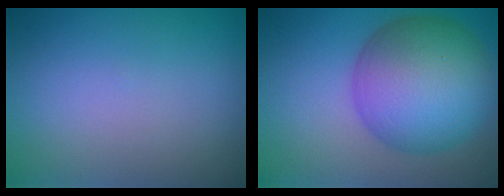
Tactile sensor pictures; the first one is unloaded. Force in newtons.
{"total": 10.4, "press": 10.4, "slide": 0.2}